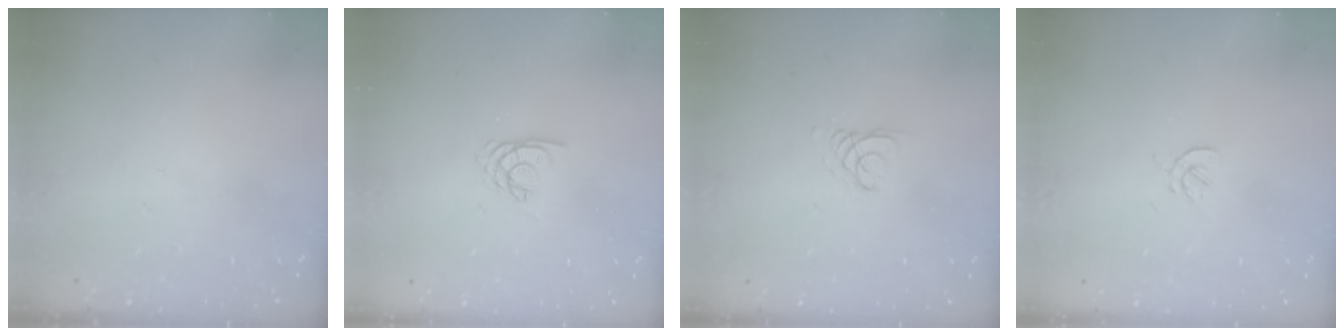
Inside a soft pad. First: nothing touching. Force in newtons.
{"total": 2.7, "press": 2.7, "slide": 0.1}
{"total": 1.1, "press": 1.1, "slide": 0.1}
{"total": 1.6, "press": 1.5, "slide": 0.6}